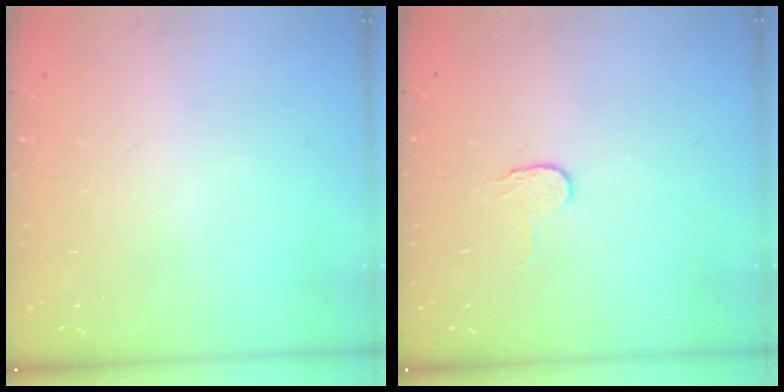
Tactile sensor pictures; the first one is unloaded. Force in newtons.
{"total": 2.9, "press": 2.9, "slide": 0.3}